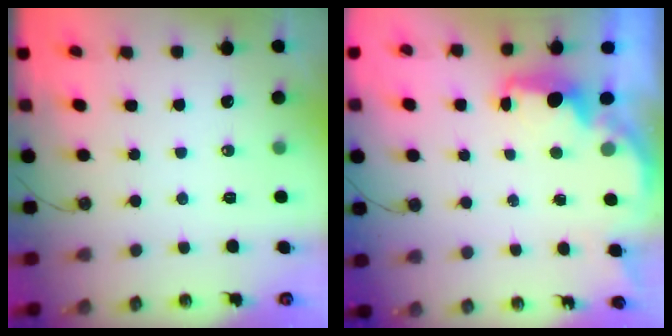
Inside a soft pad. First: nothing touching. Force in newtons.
{"total": 2.9, "press": 2.7, "slide": 0.9}